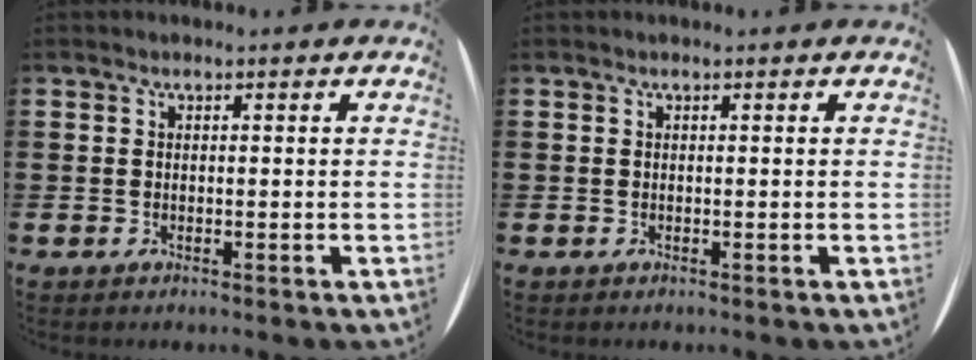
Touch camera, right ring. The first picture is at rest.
{"total": 0.0}